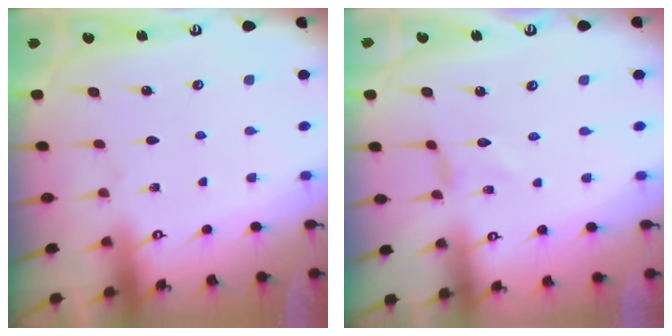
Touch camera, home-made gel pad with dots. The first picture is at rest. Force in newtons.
{"total": 0.0}